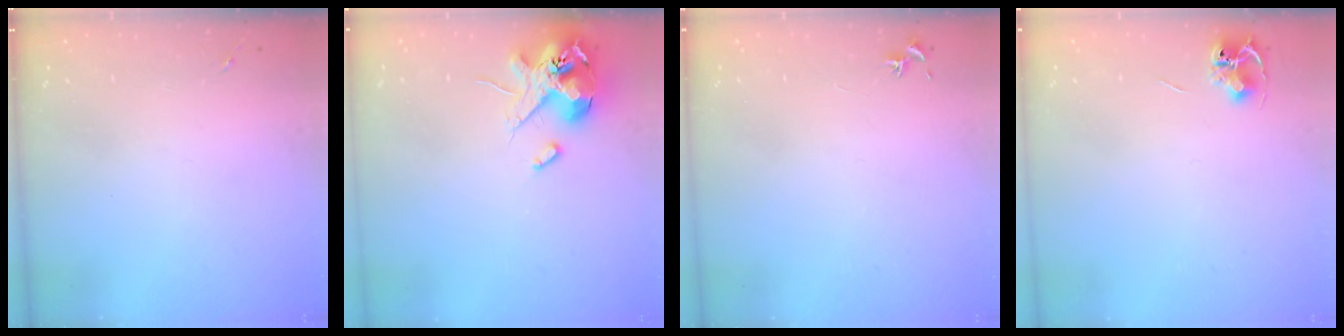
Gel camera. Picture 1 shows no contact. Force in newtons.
{"total": 14.7, "press": 14.5, "slide": 2.1}
{"total": 0.8, "press": 0.7, "slide": 0.3}
{"total": 6.5, "press": 6.5, "slide": 0.5}